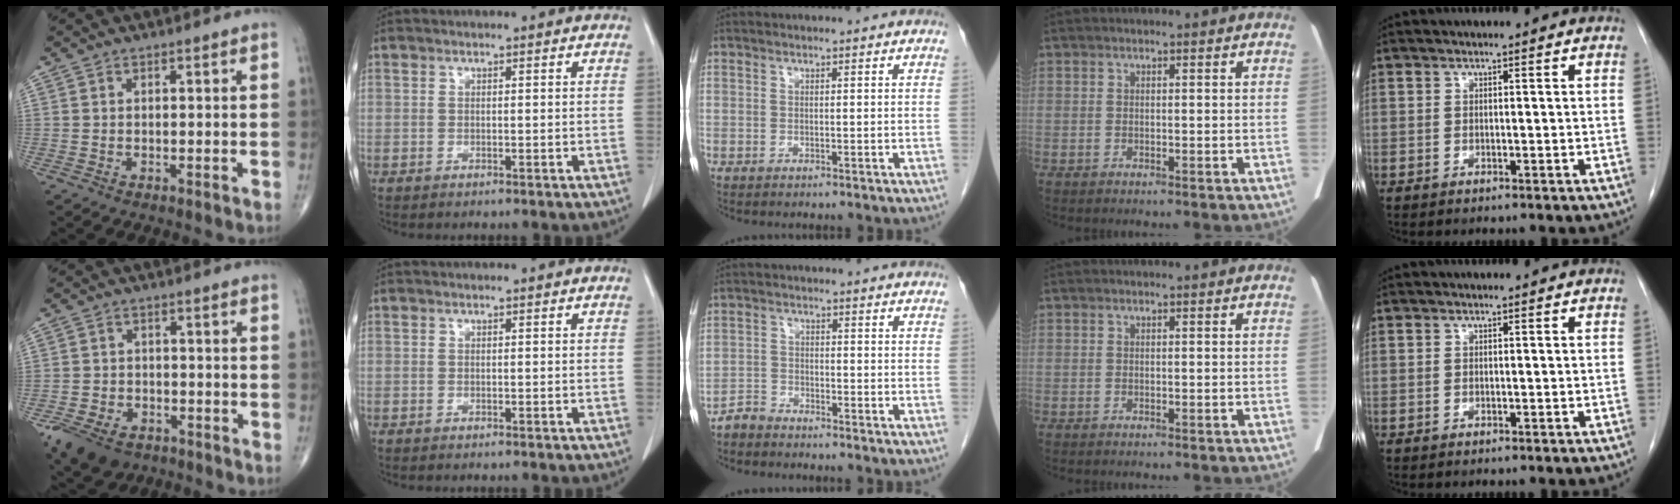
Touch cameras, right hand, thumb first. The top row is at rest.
{"thumb": {"total": 9.6, "force": [-5.9, 6.2, 4.4], "torque": [-0.081, 0.026, -0.095]}, "middle": {"total": 2.5, "force": [-2.4, 0.5, -0.2], "torque": [0.006, -0.004, -0.049]}}